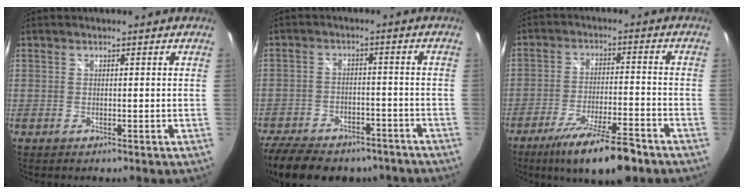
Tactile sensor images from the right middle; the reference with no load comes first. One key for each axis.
{"total": 20.1, "fx": -15.6, "fy": 9.0, "fz": 9.0, "tx": -0.206, "ty": -0.009, "tz": -0.222}
{"total": 13.7, "fx": -10.0, "fy": 2.7, "fz": 8.9, "tx": -0.174, "ty": -0.028, "tz": -0.164}